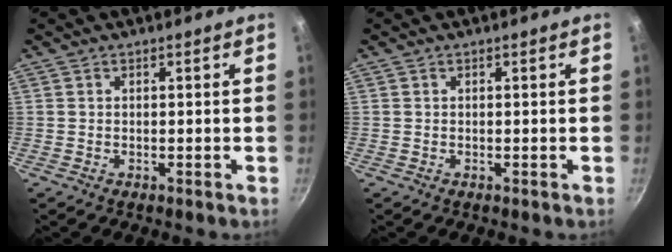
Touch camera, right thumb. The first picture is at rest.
{"total": 0.0}